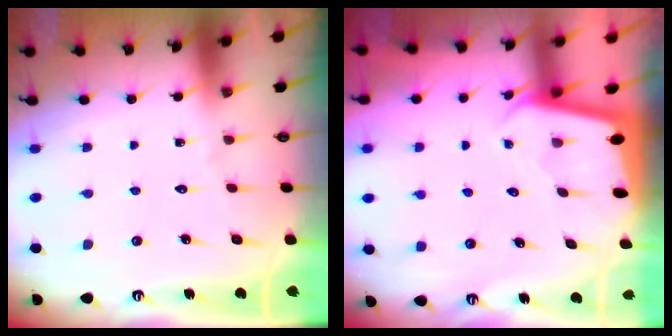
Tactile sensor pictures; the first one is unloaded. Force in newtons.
{"total": 1.8, "press": 1.8, "slide": 0.1}